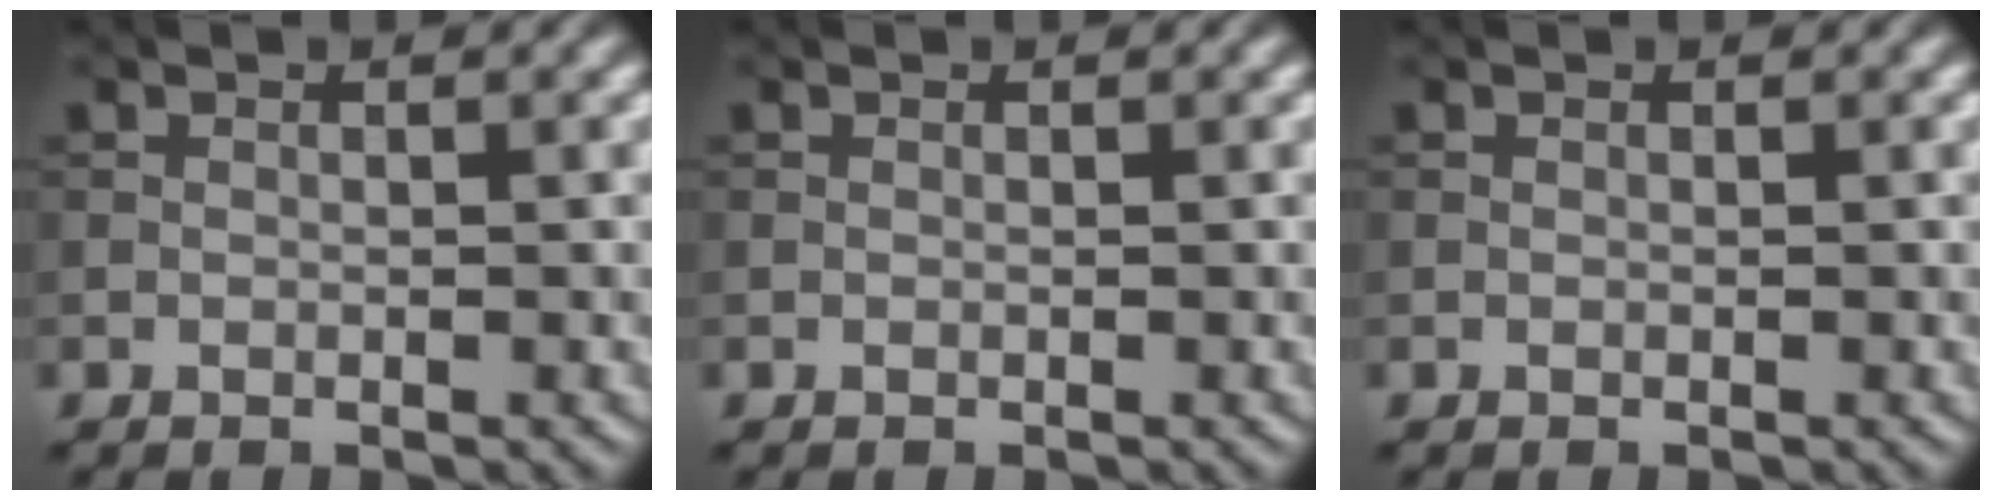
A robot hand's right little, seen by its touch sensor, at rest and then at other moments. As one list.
[{"total": 0.0}, {"total": 0.0}]